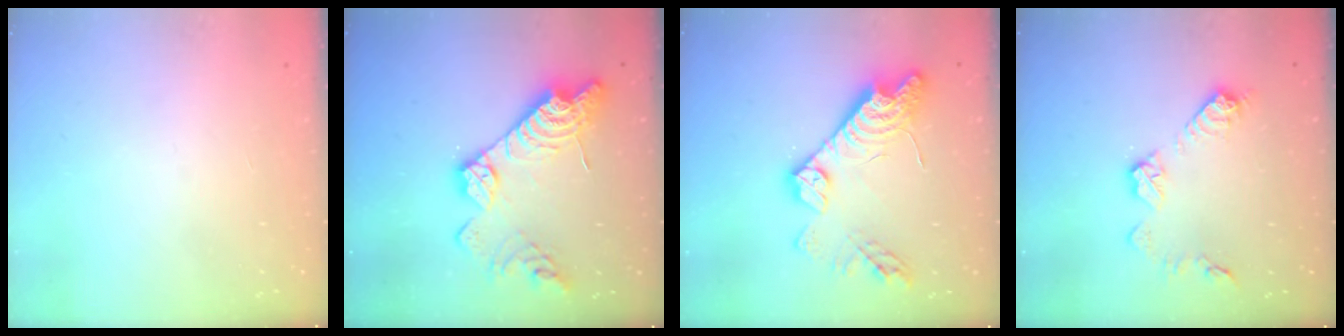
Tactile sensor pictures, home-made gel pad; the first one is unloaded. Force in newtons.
{"total": 18.8, "press": 18.7, "slide": 1.9}
{"total": 18.1, "press": 18.1, "slide": 0.6}
{"total": 10.8, "press": 10.8, "slide": 0.6}